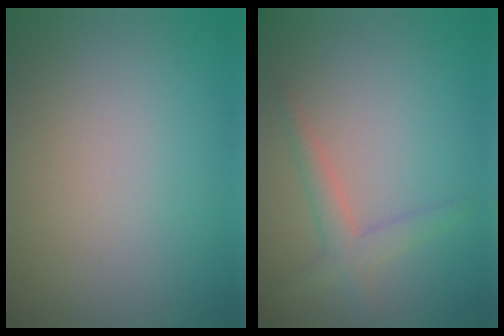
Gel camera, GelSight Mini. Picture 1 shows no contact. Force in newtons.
{"total": 2.1, "press": 2.1, "slide": 0.1}